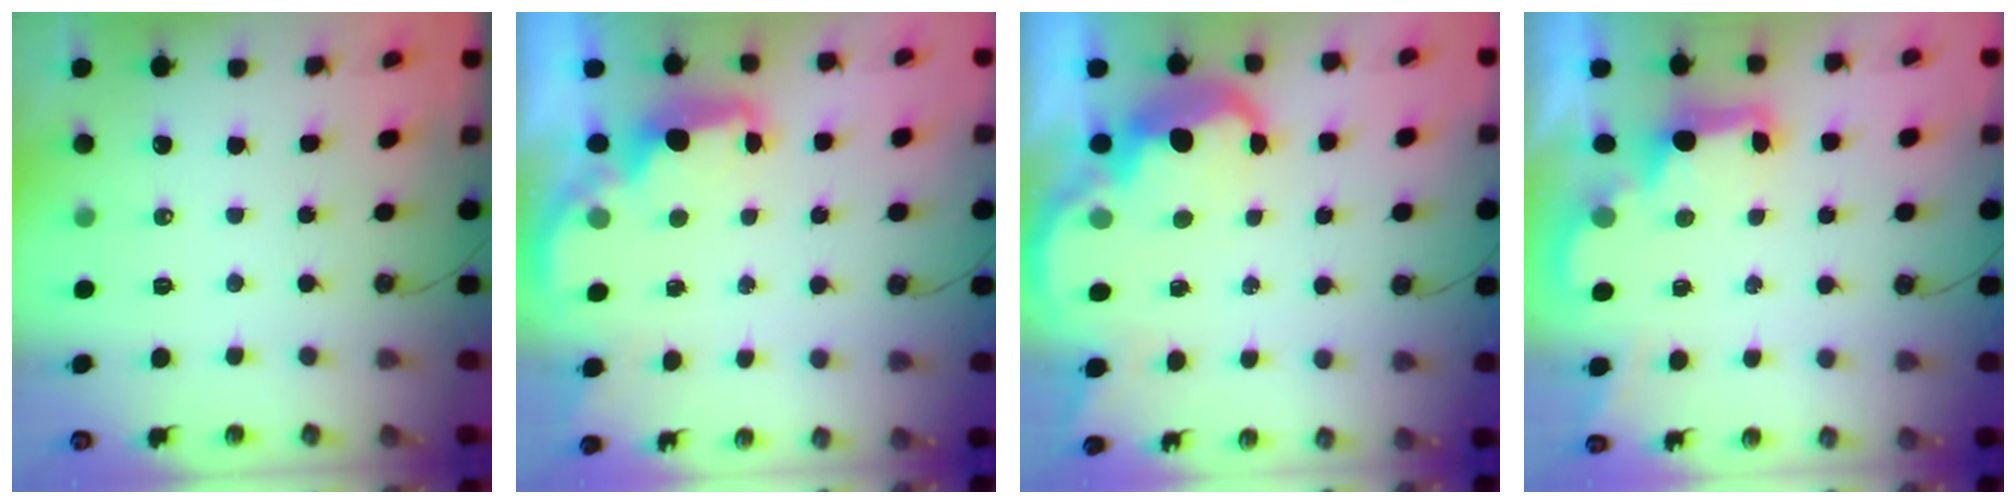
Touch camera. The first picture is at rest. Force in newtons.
{"total": 2.5, "press": 2.4, "slide": 0.7}
{"total": 7.8, "press": 7.8, "slide": 0.6}
{"total": 2.7, "press": 2.6, "slide": 0.5}